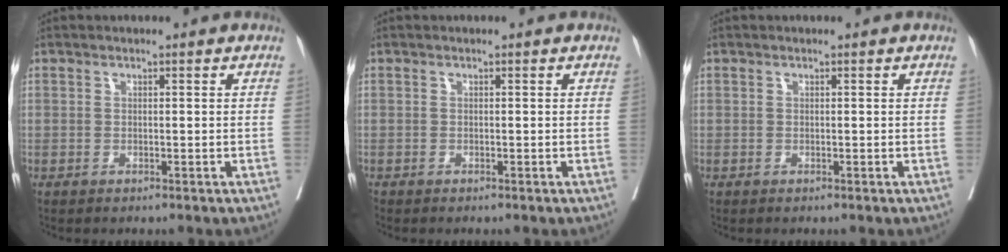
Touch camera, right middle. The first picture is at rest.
{"total": 0.0}
{"total": 0.0}